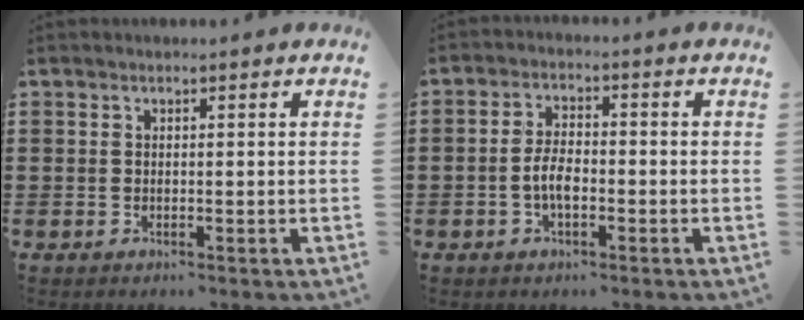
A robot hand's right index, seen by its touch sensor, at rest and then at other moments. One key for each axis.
{"total": 4.2, "fx": -1.2, "fy": 1.7, "fz": 3.7, "tx": -0.089, "ty": -0.005, "tz": -0.027}